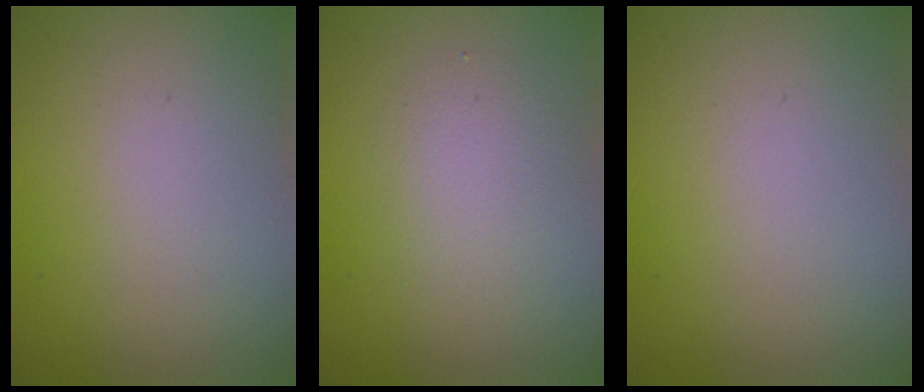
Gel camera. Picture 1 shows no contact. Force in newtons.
{"total": 2.2, "press": 2.2, "slide": 0.1}
{"total": 0.0}